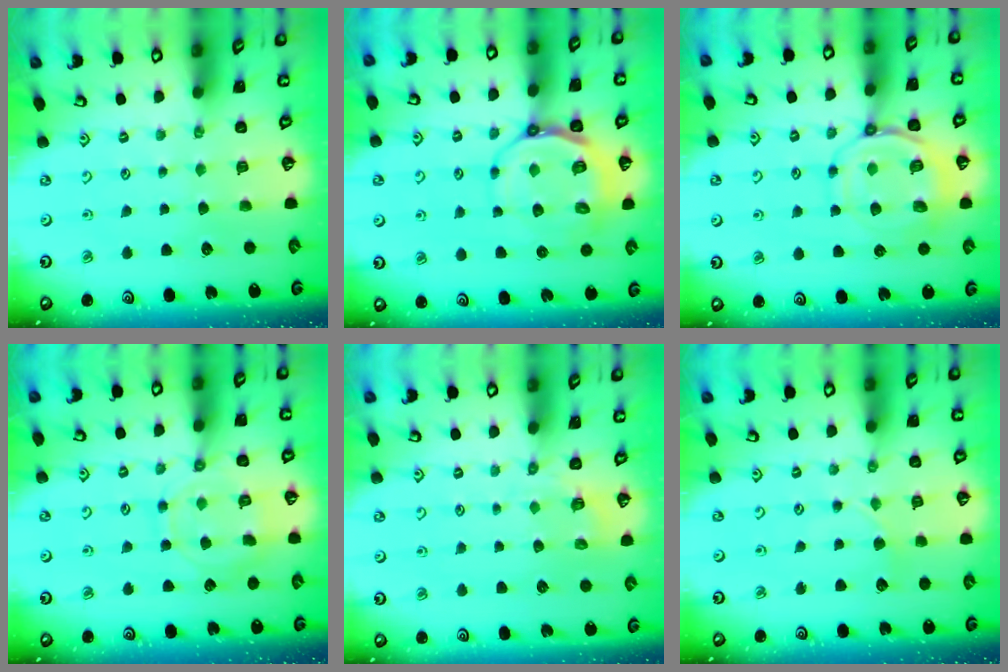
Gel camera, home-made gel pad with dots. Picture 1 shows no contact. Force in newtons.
{"total": 11.0, "press": 10.7, "slide": 2.6}
{"total": 10.0, "press": 9.9, "slide": 1.1}
{"total": 11.5, "press": 11.5, "slide": 0.7}
{"total": 2.3, "press": 1.5, "slide": 1.7}
{"total": 2.2, "press": 2.2, "slide": 0.3}